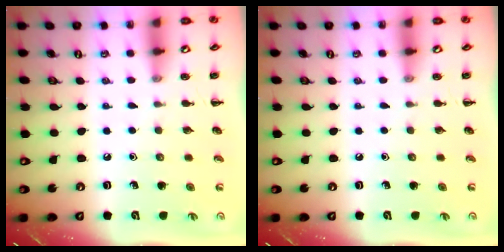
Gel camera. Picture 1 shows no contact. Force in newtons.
{"total": 0.0}